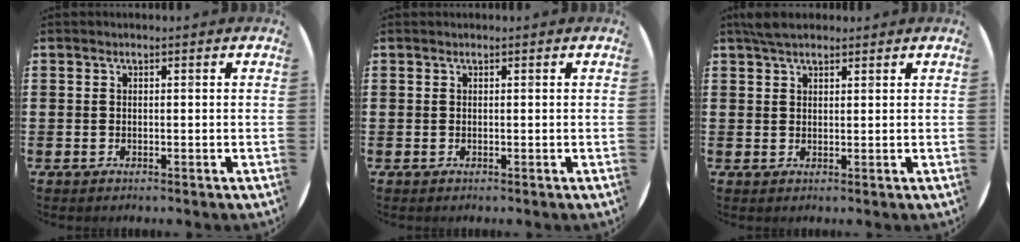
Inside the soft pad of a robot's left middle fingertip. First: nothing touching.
{"total": 0.0}
{"total": 3.0, "force": [2.6, 1.1, 1.0], "torque": [-0.017, 0.004, 0.048]}